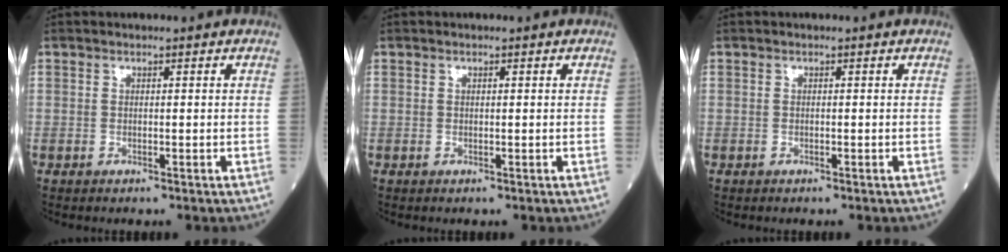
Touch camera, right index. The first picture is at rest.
{"total": 0.0}
{"total": 0.0}